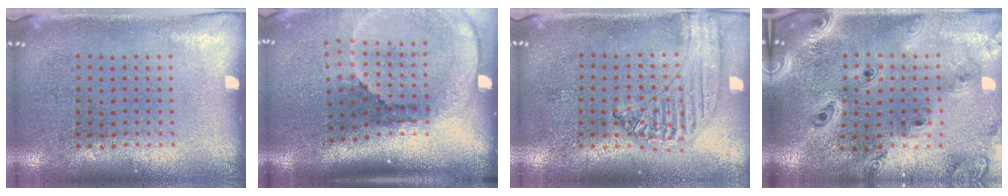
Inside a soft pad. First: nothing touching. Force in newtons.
{"total": 2.7, "press": 1.8, "slide": 2.0}
{"total": 1.2, "press": 1.2, "slide": 0.2}
{"total": 2.9, "press": 2.4, "slide": 1.6}